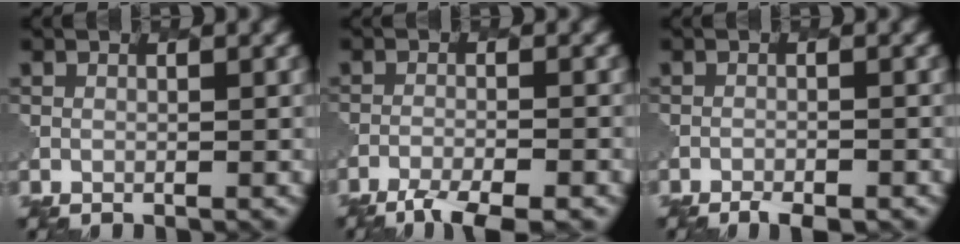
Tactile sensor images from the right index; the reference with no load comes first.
{"total": 4.6, "force": [-3.6, 0.9, 2.7], "torque": [-0.049, -0.009, -0.068]}
{"total": 2.1, "force": [-1.8, 0.5, 1.0], "torque": [-0.017, -0.004, -0.029]}